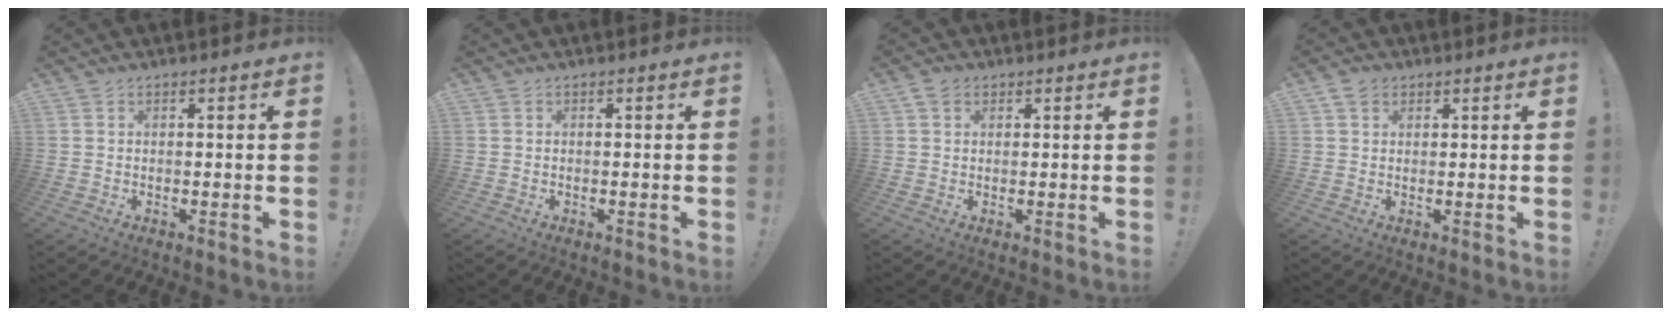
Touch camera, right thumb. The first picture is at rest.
{"total": 0.0}
{"total": 2.9, "force": [1.4, 2.2, 1.3], "torque": [-0.019, 0.002, 0.025]}
{"total": 3.2, "force": [1.6, 2.4, 1.3], "torque": [-0.022, 0.000, 0.030]}